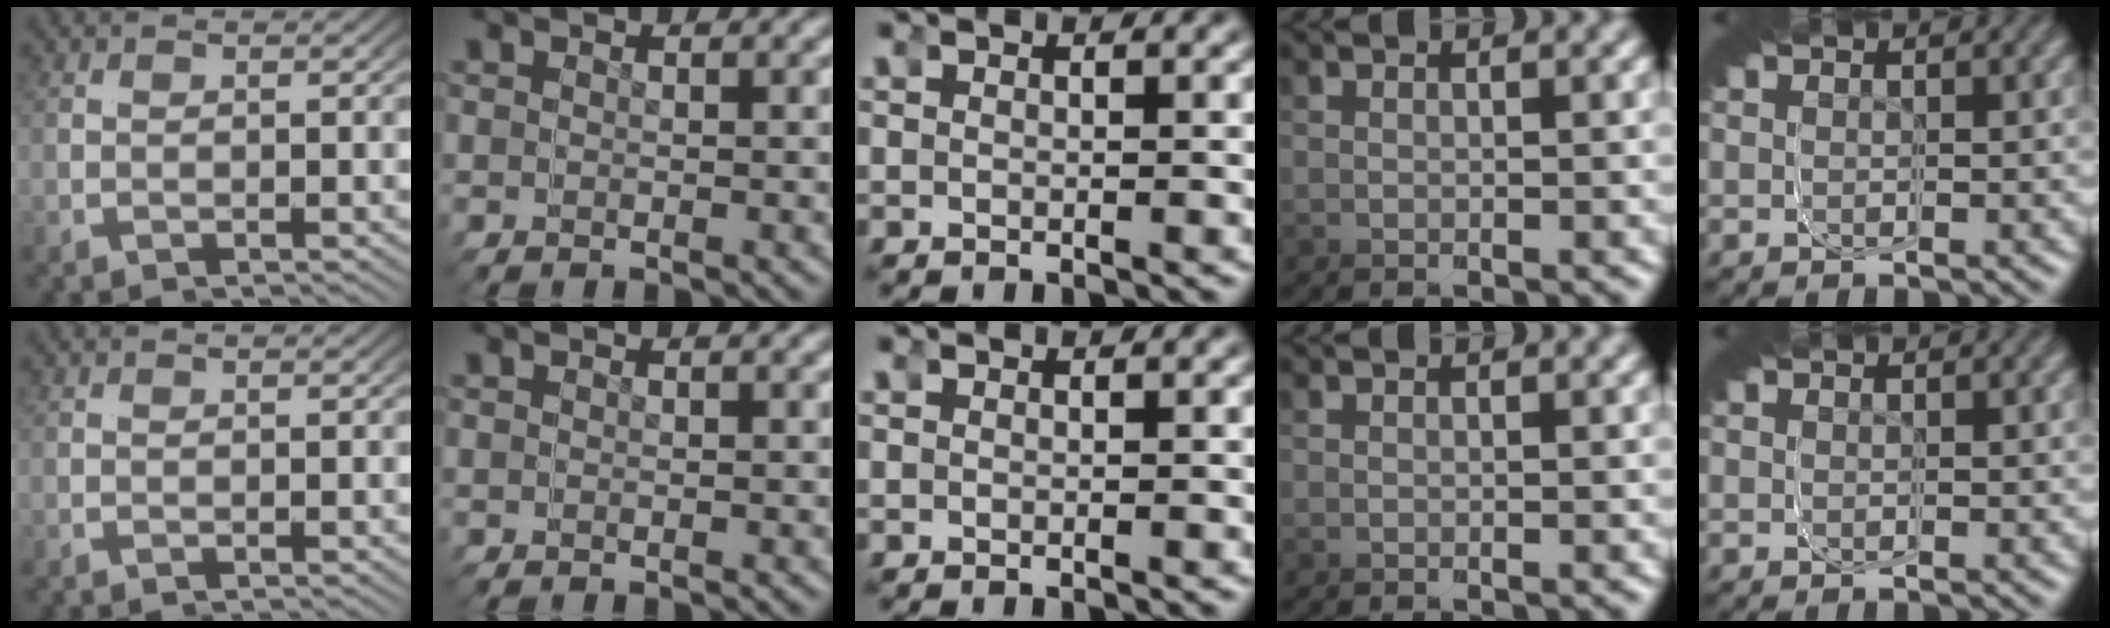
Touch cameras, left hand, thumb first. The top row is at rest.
{}